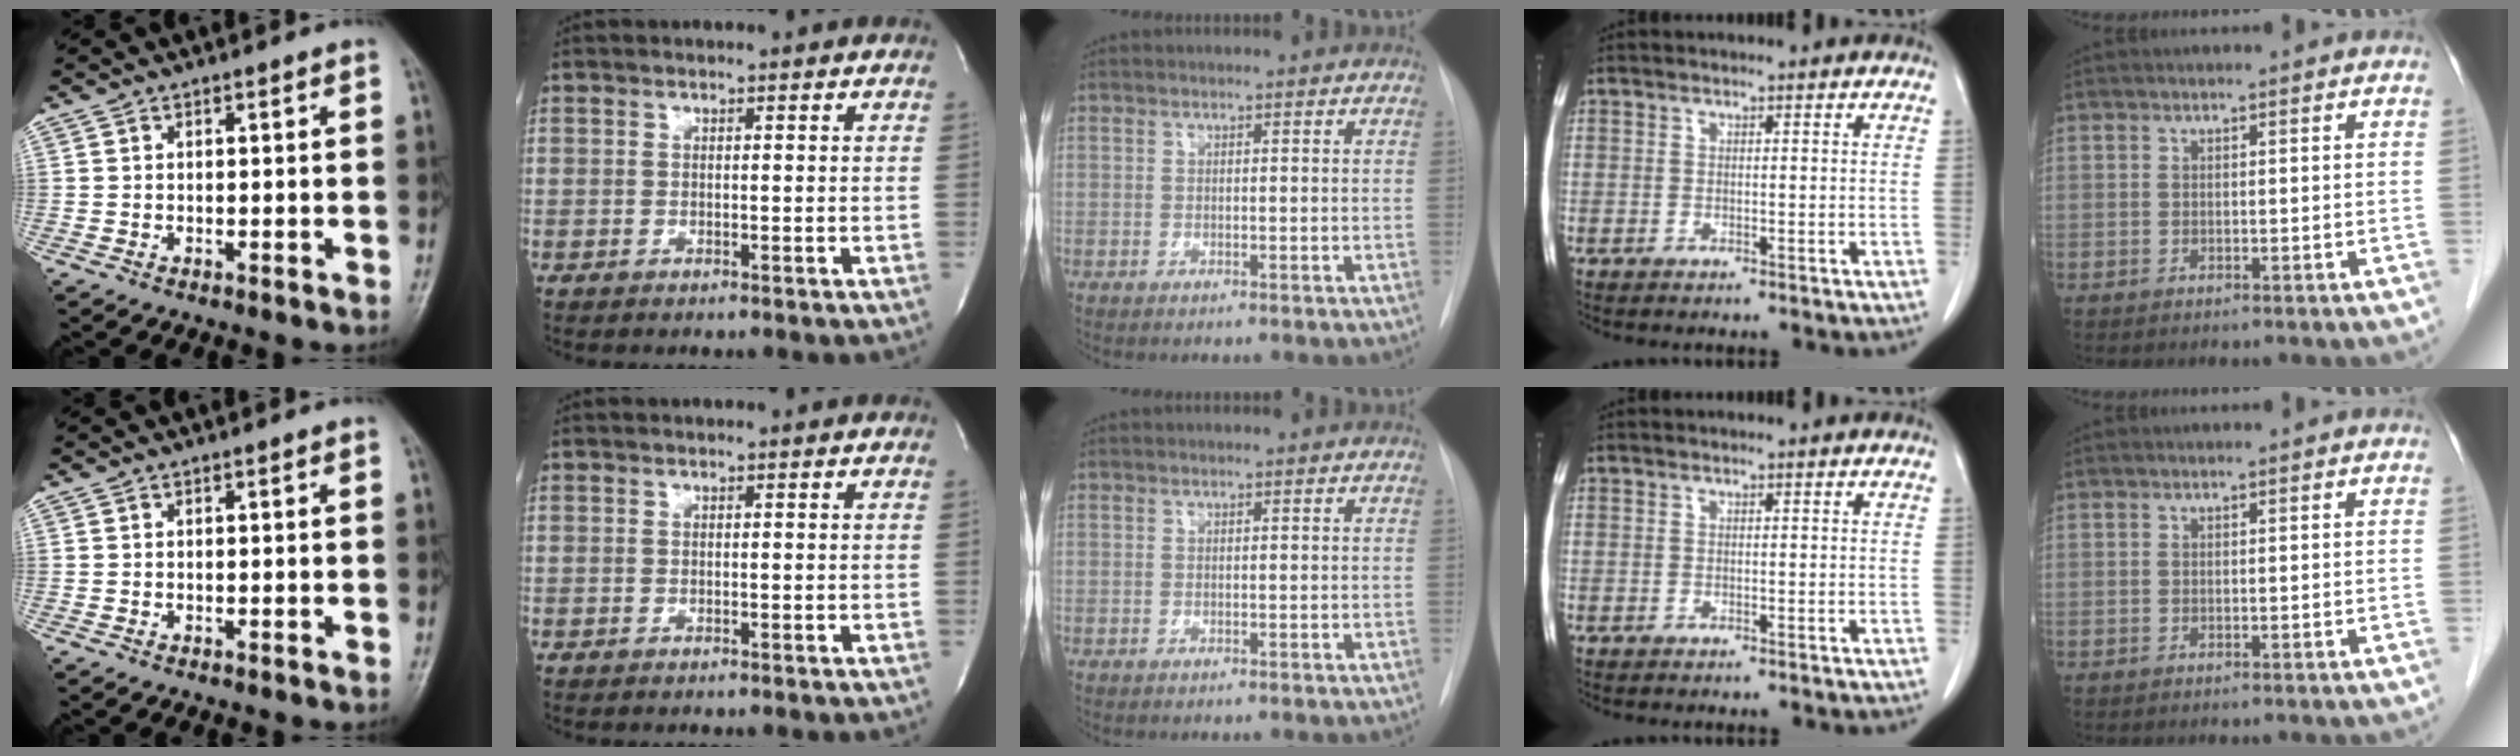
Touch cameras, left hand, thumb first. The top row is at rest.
{}